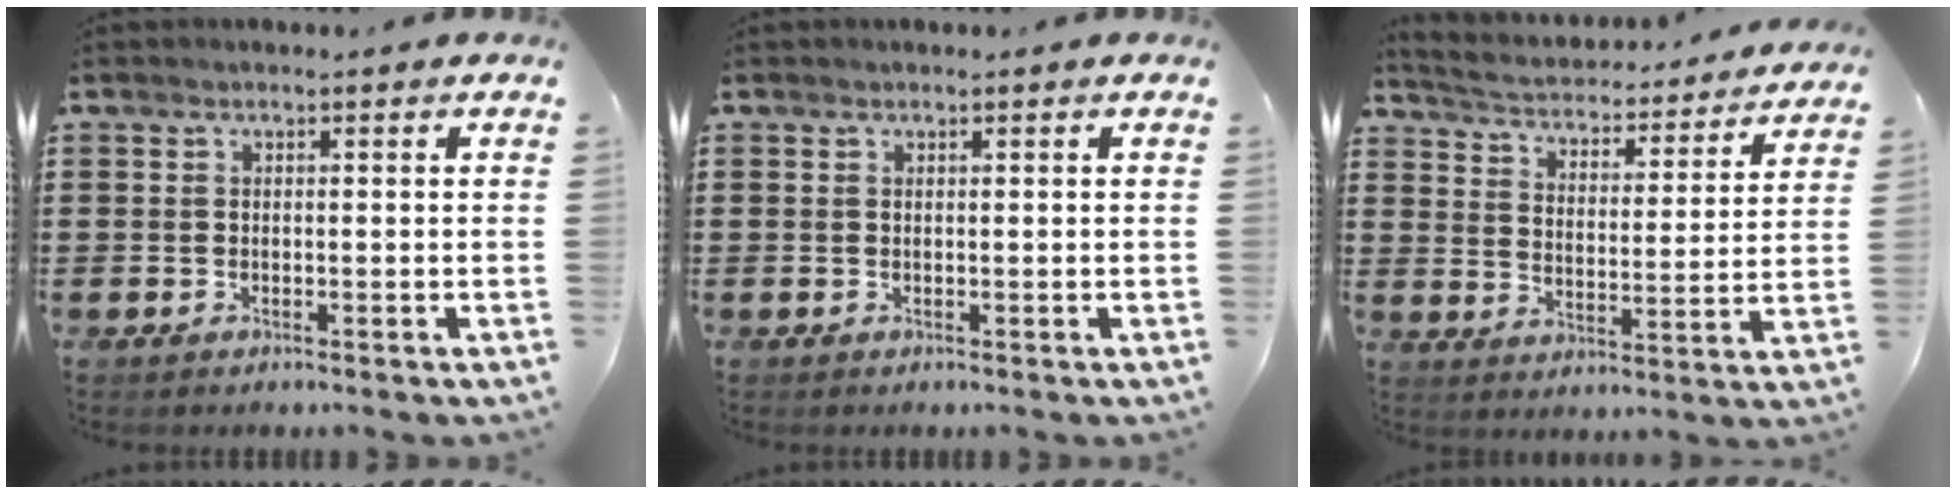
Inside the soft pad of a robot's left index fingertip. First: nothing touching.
{"total": 0.0}
{"total": 2.7, "force": [2.6, 0.0, 0.3], "torque": [-0.027, -0.032, 0.034]}